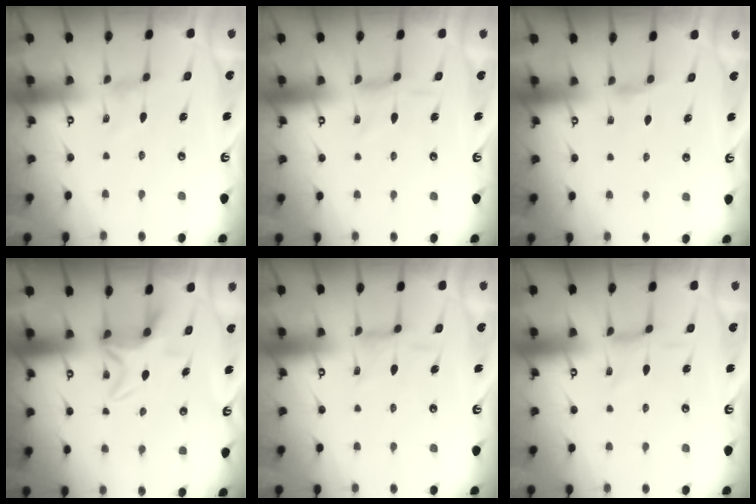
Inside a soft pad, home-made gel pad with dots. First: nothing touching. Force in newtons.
{"total": 1.1, "press": 1.0, "slide": 0.5}
{"total": 3.6, "press": 3.6, "slide": 0.6}
{"total": 4.5, "press": 4.5, "slide": 0.7}
{"total": 4.7, "press": 4.7, "slide": 0.3}
{"total": 0.8, "press": 0.7, "slide": 0.3}